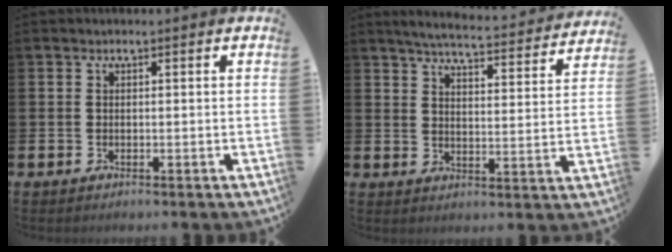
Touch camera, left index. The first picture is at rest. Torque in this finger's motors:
{"motor_torque": [0.90, -1.24, 0.24, 0.02]}